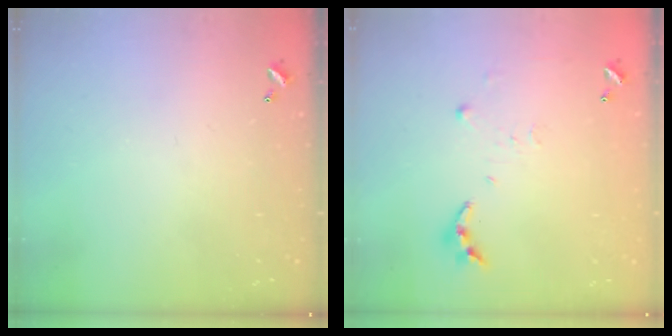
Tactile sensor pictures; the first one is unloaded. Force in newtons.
{"total": 6.3, "press": 6.3, "slide": 0.6}